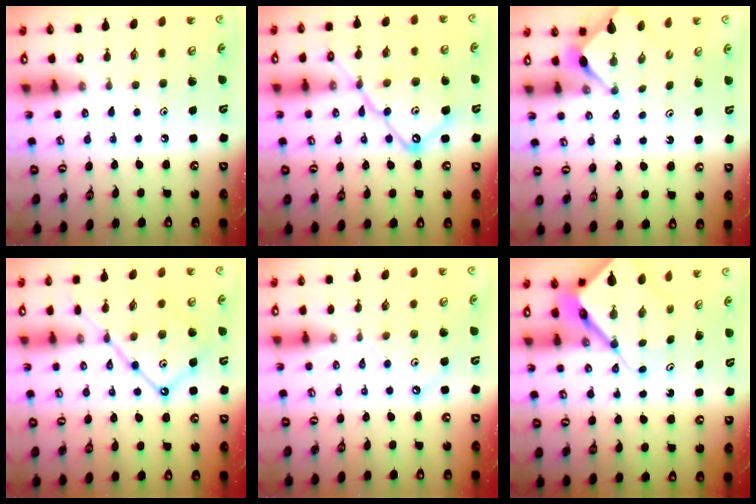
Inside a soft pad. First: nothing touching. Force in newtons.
{"total": 16.0, "press": 15.9, "slide": 1.6}
{"total": 2.7, "press": 2.6, "slide": 0.3}
{"total": 14.2, "press": 14.1, "slide": 1.4}
{"total": 2.6, "press": 2.6, "slide": 0.3}
{"total": 8.8, "press": 8.7, "slide": 0.9}